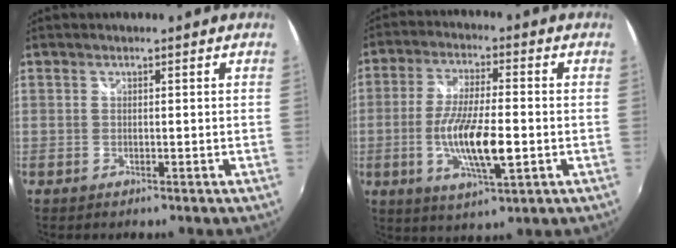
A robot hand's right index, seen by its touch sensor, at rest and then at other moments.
{"total": 12.0, "force": [-2.7, 2.9, 11.4], "torque": [-0.217, -0.014, -0.050]}